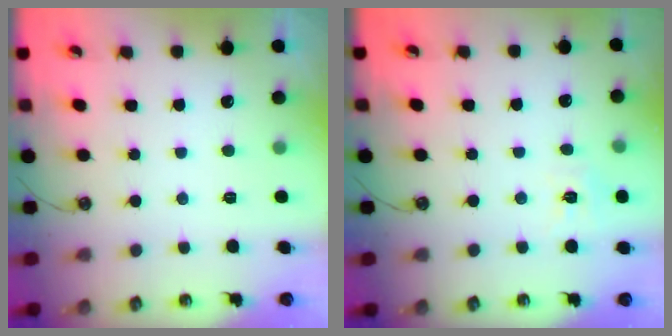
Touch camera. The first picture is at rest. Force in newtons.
{"total": 6.7, "press": 6.7, "slide": 0.7}